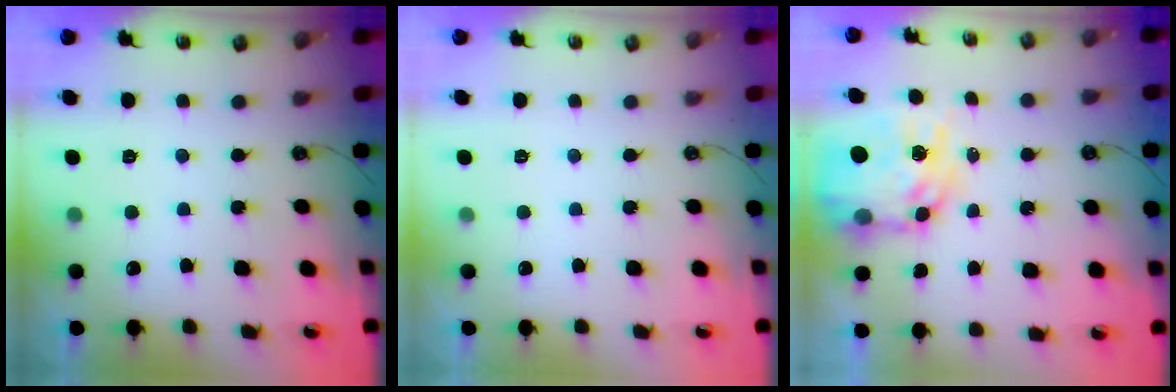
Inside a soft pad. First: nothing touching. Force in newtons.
{"total": 0.0}
{"total": 13.0, "press": 13.0, "slide": 1.1}